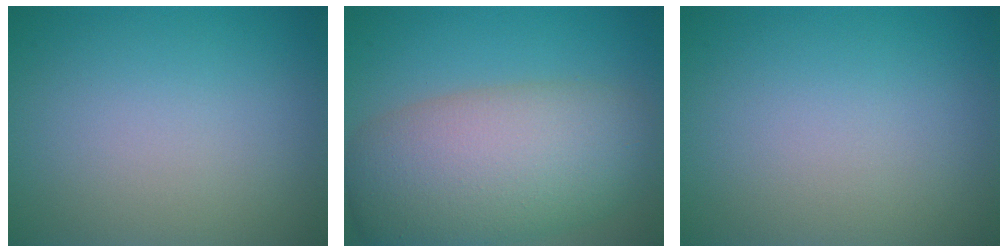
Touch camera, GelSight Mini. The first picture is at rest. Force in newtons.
{"total": 10.3, "press": 10.3, "slide": 0.3}
{"total": 0.0}